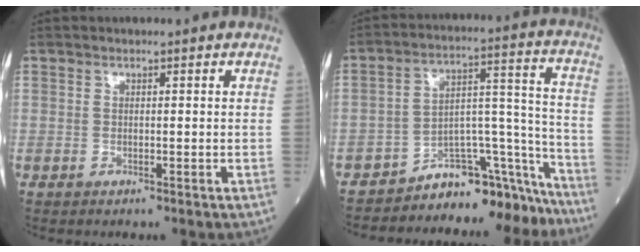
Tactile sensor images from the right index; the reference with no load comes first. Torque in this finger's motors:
{"motor_torque": [0.27, -0.60, 0.20, 0.00]}